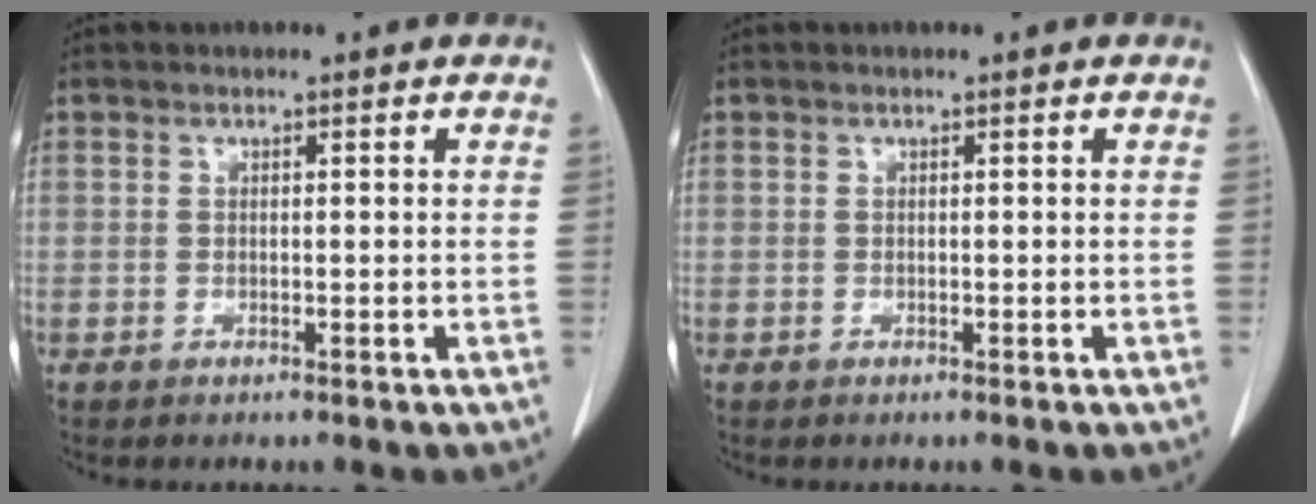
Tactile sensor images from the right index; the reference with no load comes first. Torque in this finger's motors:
{"motor_torque": [0.00, 0.00, 0.00, 0.00]}